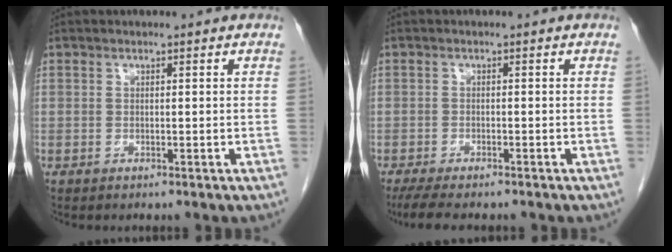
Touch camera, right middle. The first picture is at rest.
{"total": 6.9, "force": [-5.7, 1.3, 3.6], "torque": [-0.057, -0.016, -0.087]}